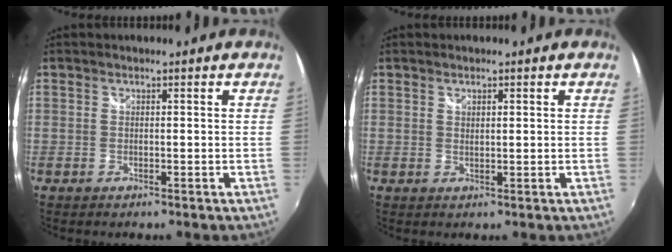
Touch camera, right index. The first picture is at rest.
{"total": 1.2, "force": [0.7, 0.5, 0.8], "torque": [-0.012, 0.002, 0.012]}